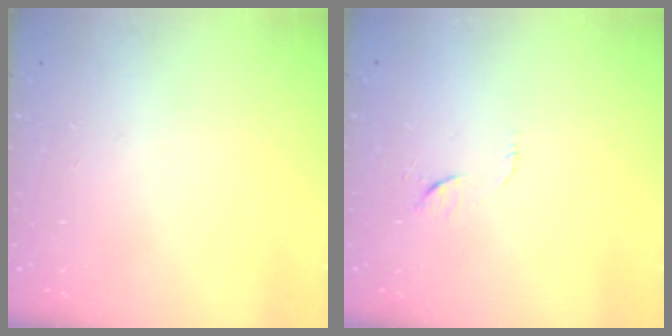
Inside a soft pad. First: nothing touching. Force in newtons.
{"total": 4.6, "press": 4.5, "slide": 0.5}